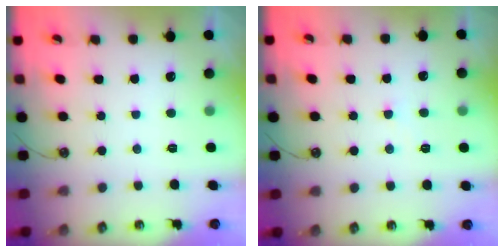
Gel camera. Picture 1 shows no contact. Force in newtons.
{"total": 1.8, "press": 1.8, "slide": 0.3}